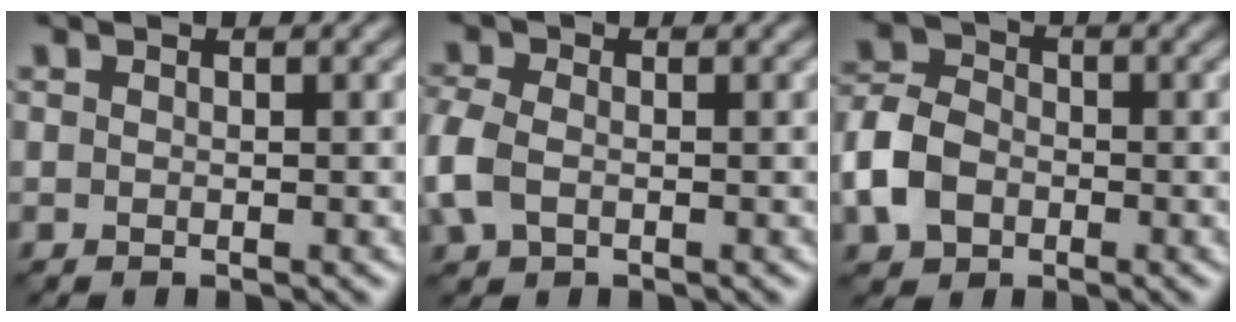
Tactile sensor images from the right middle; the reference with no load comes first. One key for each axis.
{"total": 3.7, "fx": -1.0, "fy": 2.6, "fz": 2.4, "tx": -0.078, "ty": -0.002, "tz": -0.028}
{"total": 5.9, "fx": -2.0, "fy": 4.4, "fz": 3.3, "tx": -0.081, "ty": 0.002, "tz": -0.054}